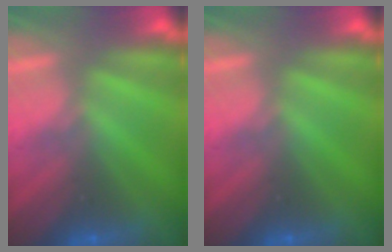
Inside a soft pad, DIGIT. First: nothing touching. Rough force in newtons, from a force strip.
{"total": 0.0}